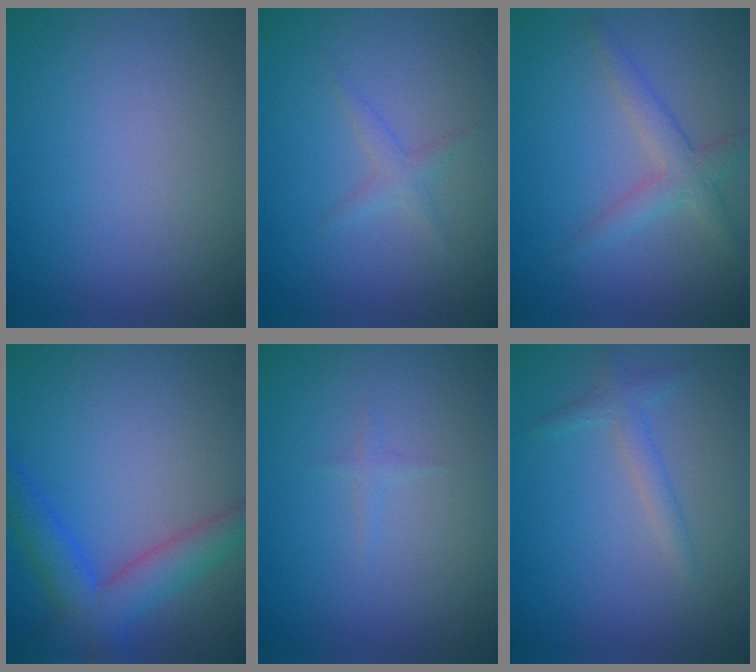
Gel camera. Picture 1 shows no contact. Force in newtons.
{"total": 1.3, "press": 1.3, "slide": 0.1}
{"total": 2.6, "press": 2.6, "slide": 0.2}
{"total": 5.1, "press": 5.1, "slide": 0.3}
{"total": 0.6, "press": 0.6, "slide": 0.1}
{"total": 1.6, "press": 1.6, "slide": 0.1}